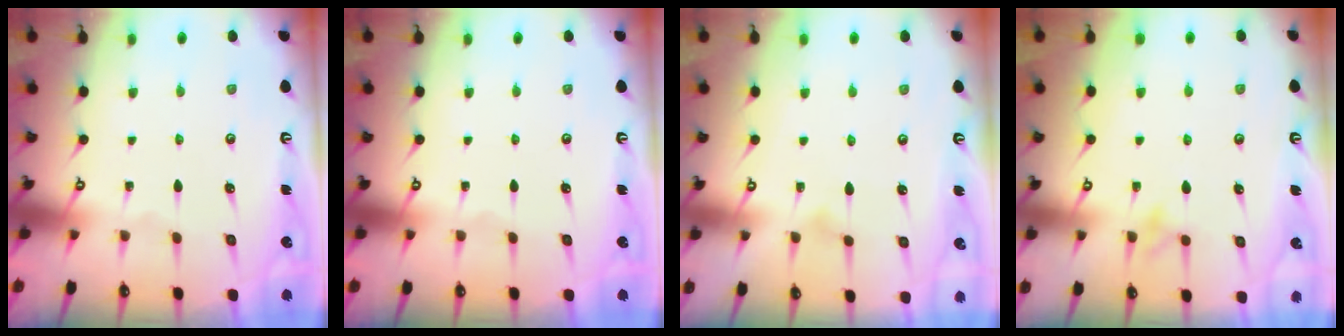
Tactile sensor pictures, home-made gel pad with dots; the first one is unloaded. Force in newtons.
{"total": 0.0}
{"total": 5.4, "press": 5.4, "slide": 0.4}
{"total": 8.7, "press": 8.6, "slide": 0.9}